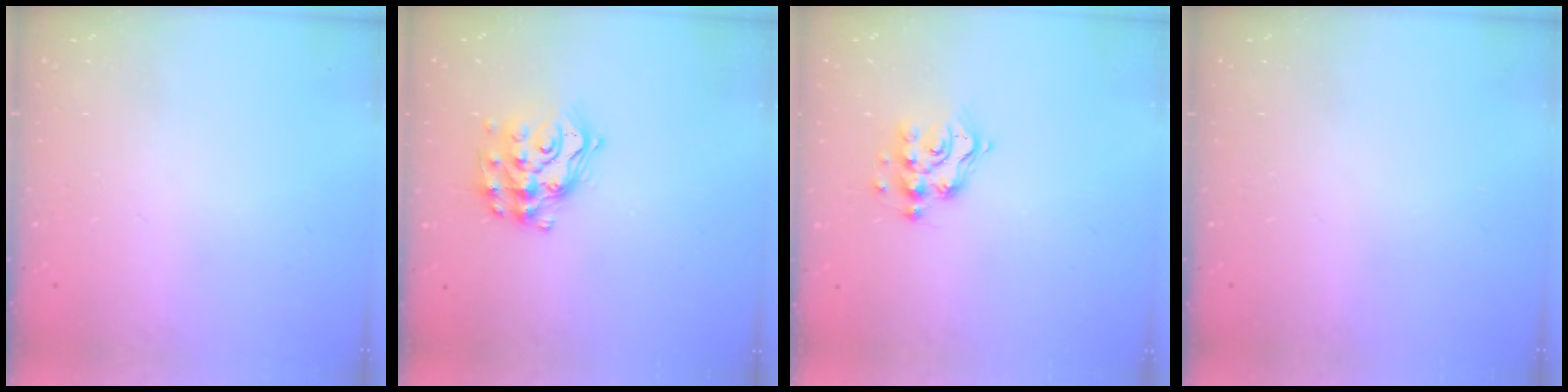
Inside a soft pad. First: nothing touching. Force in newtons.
{"total": 14.8, "press": 14.8, "slide": 0.9}
{"total": 8.8, "press": 8.8, "slide": 0.4}
{"total": 0.0}